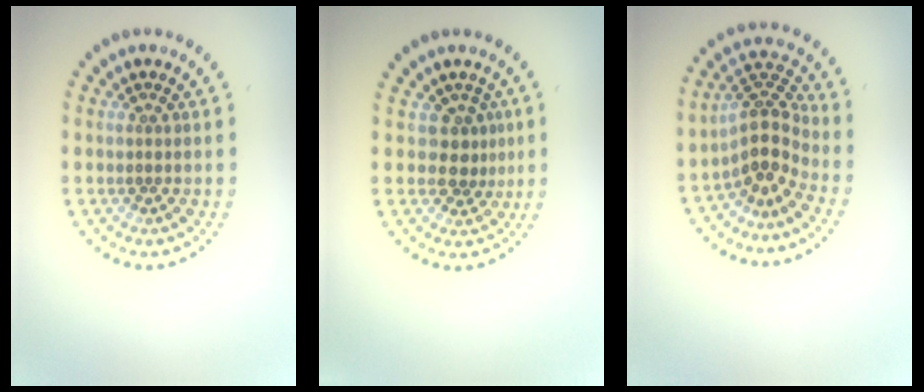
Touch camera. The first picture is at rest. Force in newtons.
{"total": 2.1, "press": 1.4, "slide": 1.6}
{"total": 4.2, "press": 3.0, "slide": 2.9}